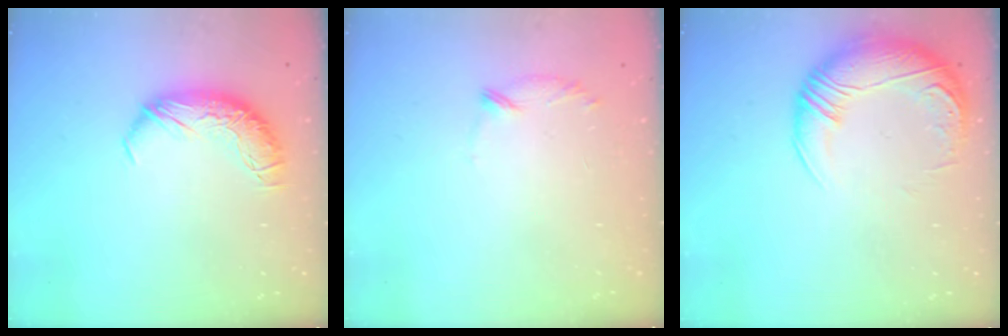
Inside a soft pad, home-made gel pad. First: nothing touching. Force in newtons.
{"total": 6.2, "press": 6.1, "slide": 0.8}
{"total": 3.0, "press": 0.1, "slide": 3.0}